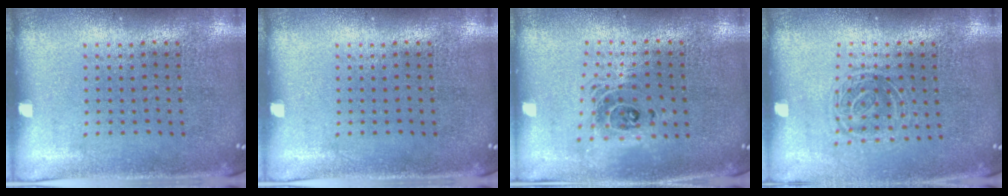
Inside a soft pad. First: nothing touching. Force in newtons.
{"total": 0.0}
{"total": 1.5, "press": 1.2, "slide": 0.8}
{"total": 1.3, "press": 1.1, "slide": 0.7}